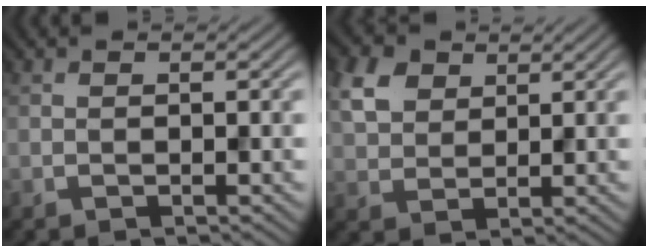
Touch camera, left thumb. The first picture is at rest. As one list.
[{"total": 5.5, "force": [2.6, 3.9, 2.9], "torque": [-0.079, 0.008, 0.052]}]